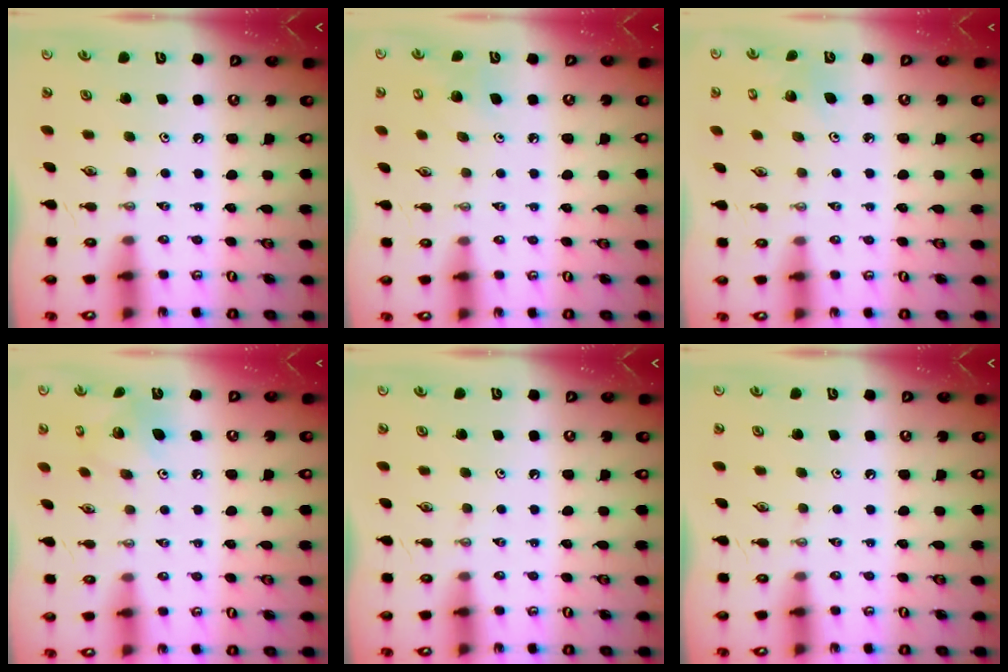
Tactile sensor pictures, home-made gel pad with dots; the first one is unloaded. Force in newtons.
{"total": 7.2, "press": 7.0, "slide": 1.5}
{"total": 3.8, "press": 3.7, "slide": 1.0}
{"total": 8.3, "press": 8.3, "slide": 0.3}
{"total": 0.0}
{"total": 0.0}